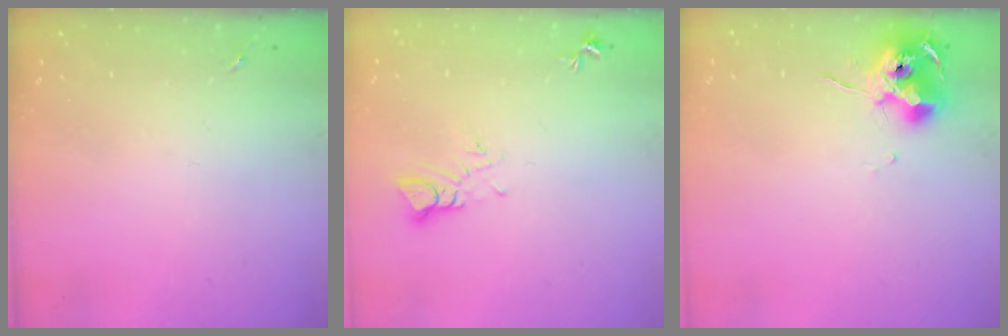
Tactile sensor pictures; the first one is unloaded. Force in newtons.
{"total": 4.0, "press": 4.0, "slide": 0.3}
{"total": 10.4, "press": 10.3, "slide": 0.7}